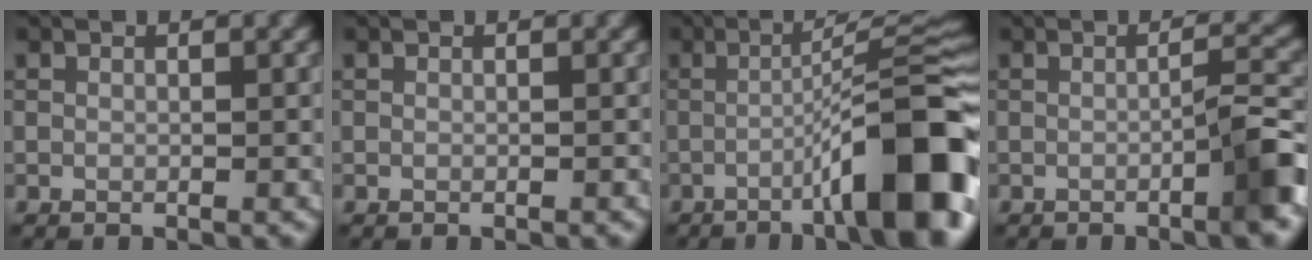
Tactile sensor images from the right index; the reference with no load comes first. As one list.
[{"total": 0.0}, {"total": 12.1, "force": [-4.5, 2.0, 11.1], "torque": [-0.140, 0.017, -0.068]}, {"total": 4.1, "force": [-1.7, 0.6, 3.7], "torque": [-0.045, 0.016, -0.034]}]